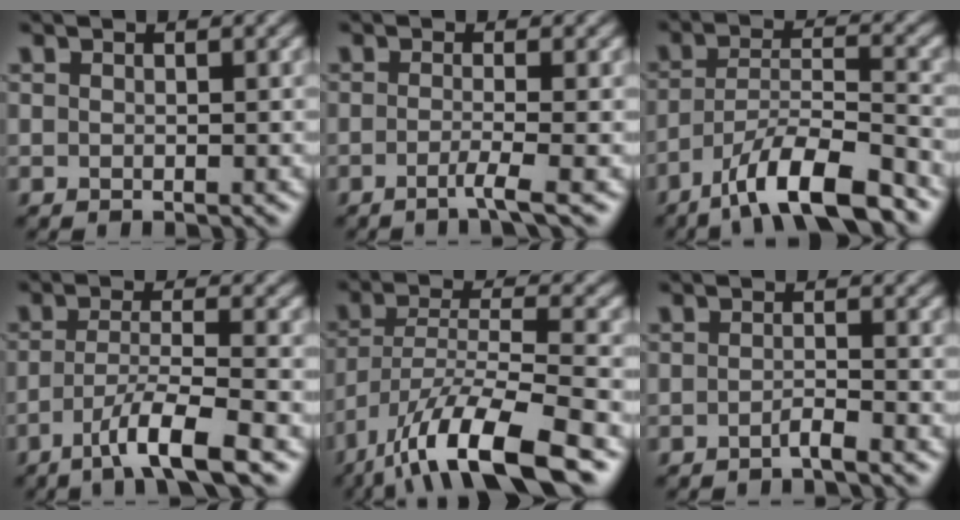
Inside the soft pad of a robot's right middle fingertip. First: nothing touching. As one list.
[{"total": 2.4, "force": [-1.0, 0.3, 2.1], "torque": [-0.029, -0.003, -0.030]}, {"total": 8.8, "force": [-6.3, 2.1, 5.8], "torque": [-0.096, 0.006, -0.114]}, {"total": 5.8, "force": [-3.3, 0.9, 4.6], "torque": [-0.077, 0.002, -0.063]}, {"total": 11.1, "force": [-7.3, 3.0, 7.8], "torque": [-0.135, 0.000, -0.138]}, {"total": 1.4, "force": [-1.0, 0.1, 0.9], "torque": [-0.015, 0.004, -0.023]}]